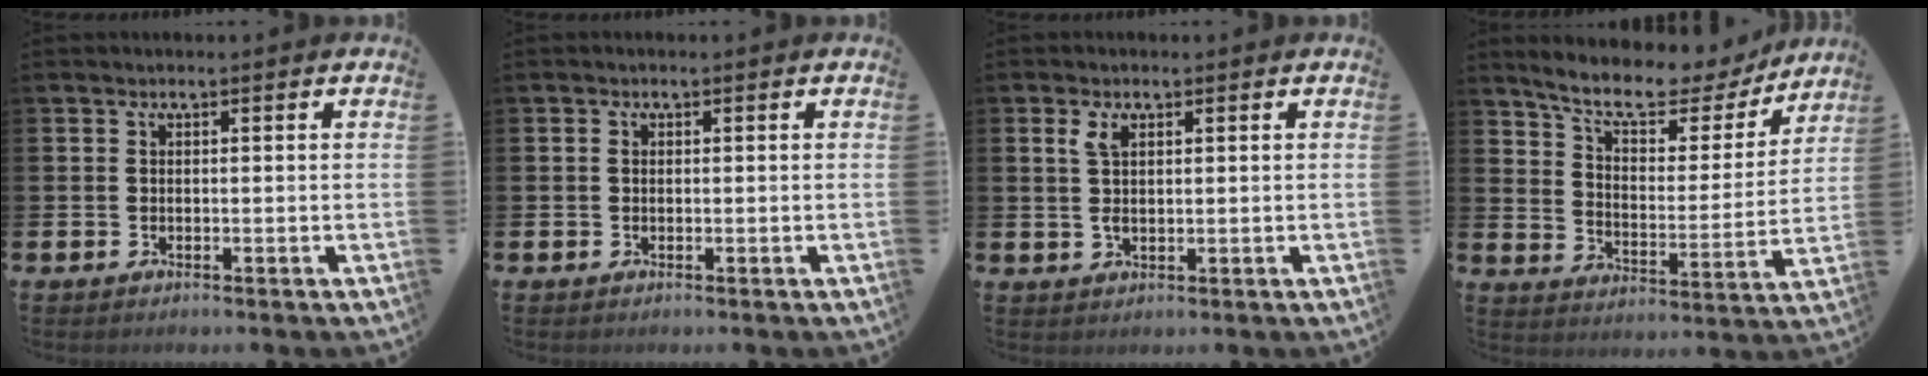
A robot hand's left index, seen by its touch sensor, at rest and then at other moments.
{"total": 0.6, "force": [0.1, 0.5, 0.4], "torque": [0.005, -0.001, -0.001]}
{"total": 2.7, "force": [1.4, 1.2, 2.0], "torque": [-0.041, 0.004, 0.022]}
{"total": 9.3, "force": [8.2, 2.7, 3.5], "torque": [-0.096, -0.055, 0.138]}